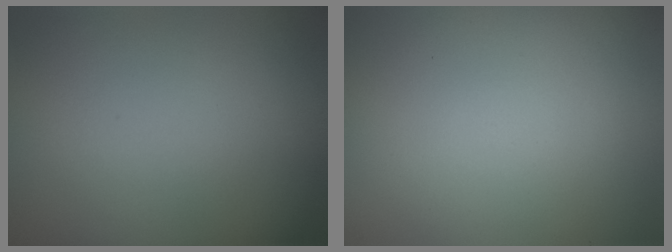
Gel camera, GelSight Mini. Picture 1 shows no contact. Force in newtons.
{"total": 0.0}